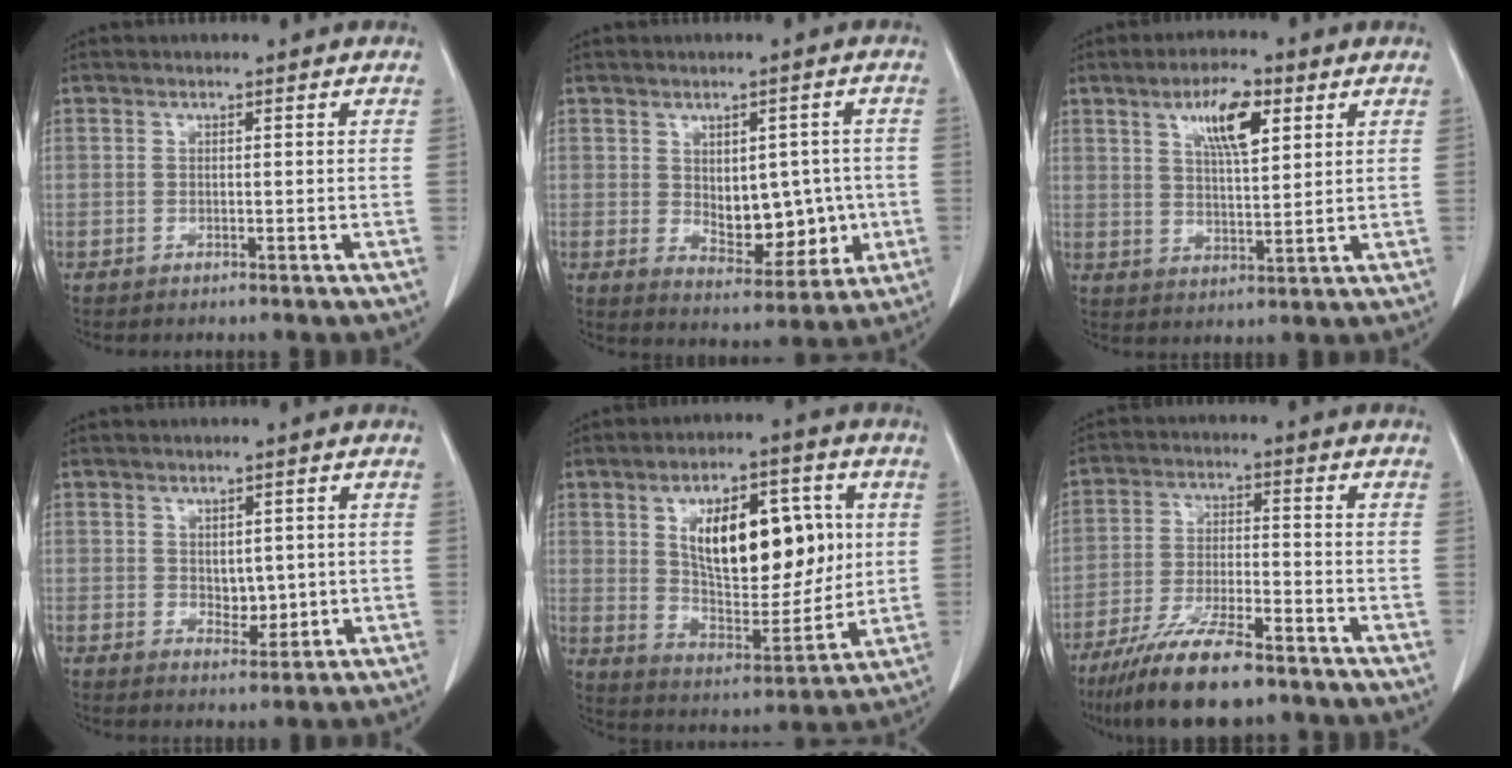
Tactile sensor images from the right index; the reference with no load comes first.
{"total": 9.1, "force": [-0.2, 5.2, 7.5], "torque": [-0.098, 0.006, 0.016]}
{"total": 8.3, "force": [3.9, 2.3, 6.9], "torque": [-0.122, 0.004, 0.069]}
{"total": 3.5, "force": [0.1, 2.3, 2.7], "torque": [-0.035, -0.004, 0.013]}
{"total": 17.6, "force": [4.1, 7.9, 15.2], "torque": [-0.244, 0.014, 0.075]}
{"total": 12.5, "force": [-9.4, 2.5, 7.8], "torque": [-0.143, -0.025, -0.164]}